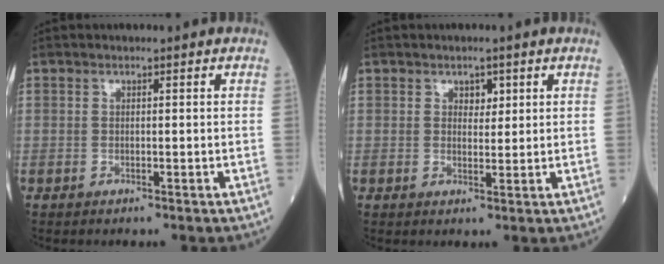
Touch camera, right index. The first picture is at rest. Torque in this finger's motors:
{"motor_torque": [-0.01, 0.01, 0.01, 0.00]}